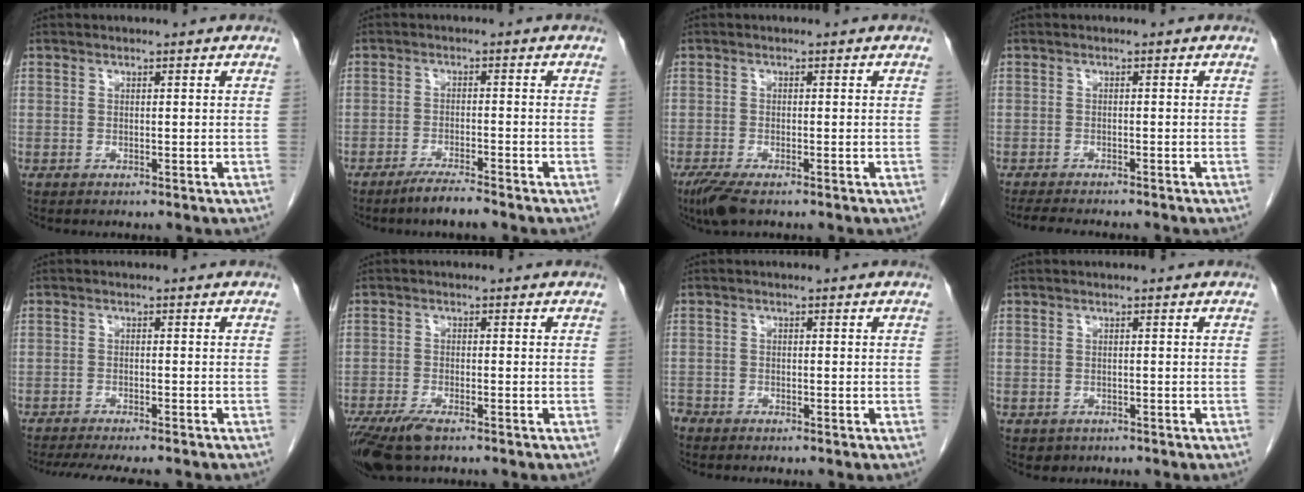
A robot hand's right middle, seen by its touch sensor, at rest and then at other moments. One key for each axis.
{"total": 3.7, "fx": -3.1, "fy": -0.2, "fz": 2.1, "tx": -0.042, "ty": -0.009, "tz": -0.058}
{"total": 3.9, "fx": -2.7, "fy": 0.8, "fz": 2.6, "tx": -0.055, "ty": -0.011, "tz": -0.048}
{"total": 6.8, "fx": -6.0, "fy": 1.1, "fz": 3.0, "tx": -0.045, "ty": -0.013, "tz": -0.089}
{"total": 11.4, "fx": -10.0, "fy": 1.8, "fz": 5.3, "tx": -0.074, "ty": -0.013, "tz": -0.133}
{"total": 6.9, "fx": -4.9, "fy": 2.0, "fz": 4.5, "tx": -0.085, "ty": -0.016, "tz": -0.086}
{"total": 2.1, "fx": -1.9, "fy": 0.7, "fz": 0.3, "tx": -0.005, "ty": -0.003, "tz": -0.033}
{"total": 1.4, "fx": -0.8, "fy": 1.1, "fz": 0.2, "tx": -0.010, "ty": 0.001, "tz": -0.006}